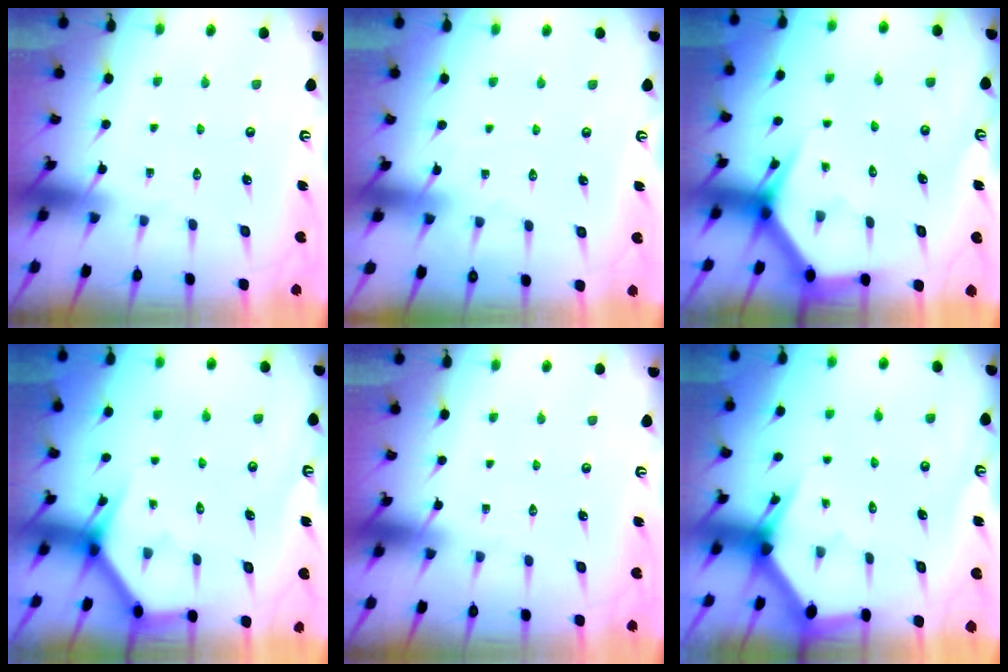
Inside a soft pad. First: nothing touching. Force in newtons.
{"total": 2.3, "press": 2.3, "slide": 0.3}
{"total": 3.5, "press": 3.5, "slide": 0.3}
{"total": 3.7, "press": 3.7, "slide": 0.3}
{"total": 0.0}
{"total": 2.9, "press": 2.9, "slide": 0.1}